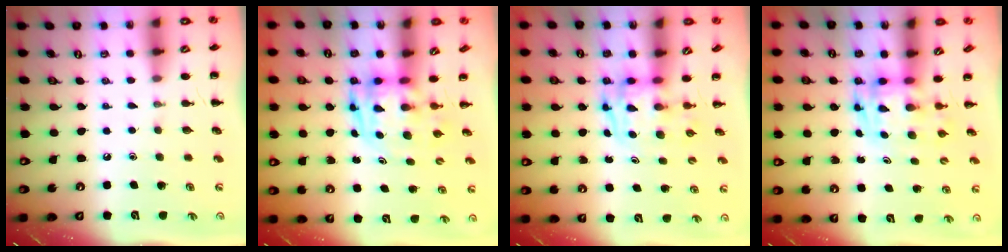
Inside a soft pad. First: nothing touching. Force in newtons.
{"total": 3.2, "press": 3.1, "slide": 0.7}
{"total": 3.3, "press": 3.3, "slide": 0.5}
{"total": 3.4, "press": 3.4, "slide": 0.6}